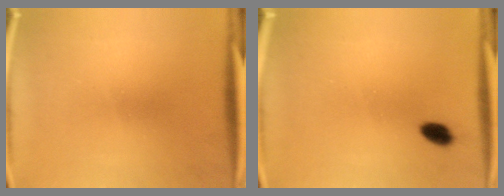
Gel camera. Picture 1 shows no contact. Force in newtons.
{"total": 2.9}